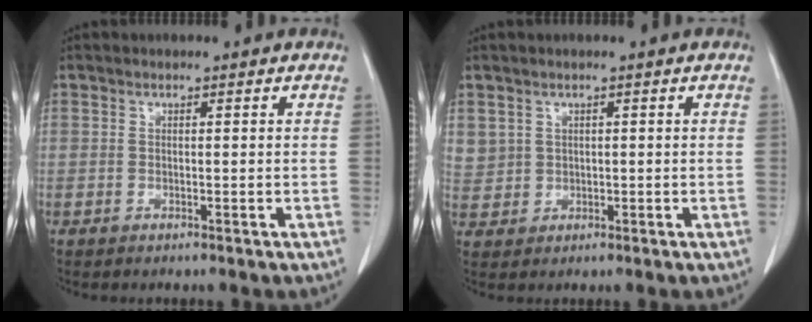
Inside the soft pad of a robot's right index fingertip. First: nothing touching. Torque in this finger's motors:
{"motor_torque": [0.35, 0.26, 0.18, 0.06]}